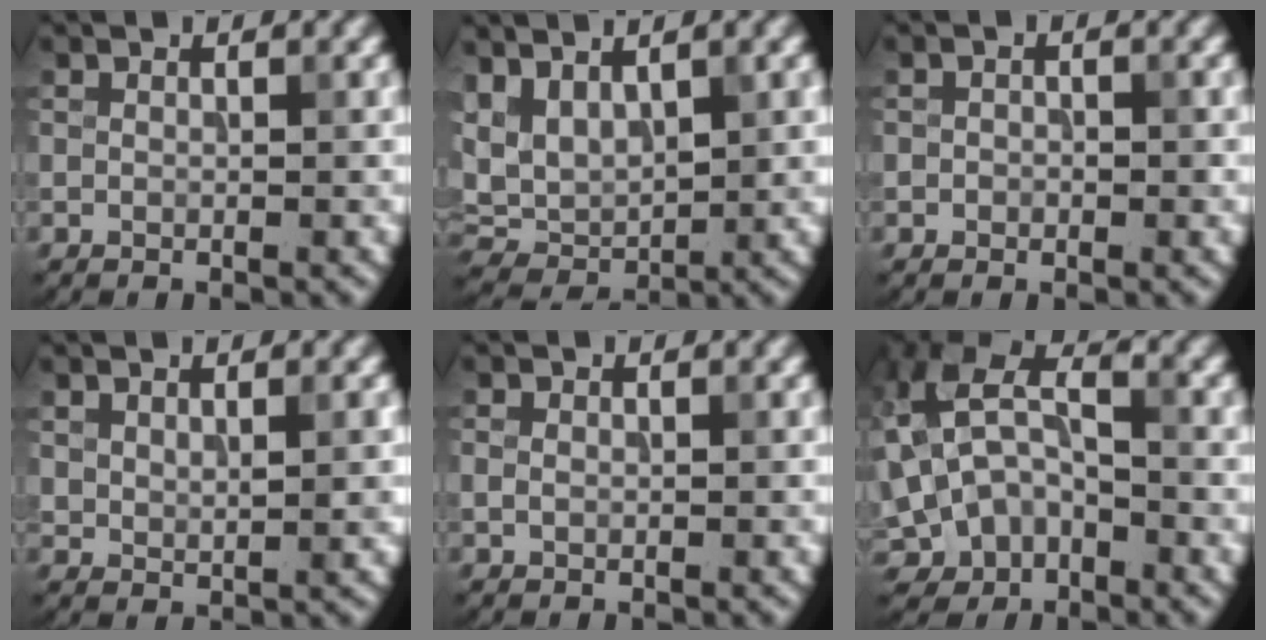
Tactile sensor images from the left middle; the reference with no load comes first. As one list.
[{"total": 5.0, "force": [2.0, 2.6, 3.7], "torque": [-0.082, -0.006, 0.039]}, {"total": 1.0, "force": [-0.3, 0.7, 0.6], "torque": [-0.011, -0.001, -0.007]}, {"total": 1.9, "force": [0.6, 0.9, 1.5], "torque": [-0.032, -0.004, 0.019]}, {"total": 0.8, "force": [0.0, 0.6, 0.5], "torque": [-0.012, 0.001, 0.000]}, {"total": 9.5, "force": [-0.5, 6.5, 6.9], "torque": [-0.148, 0.014, -0.005]}]